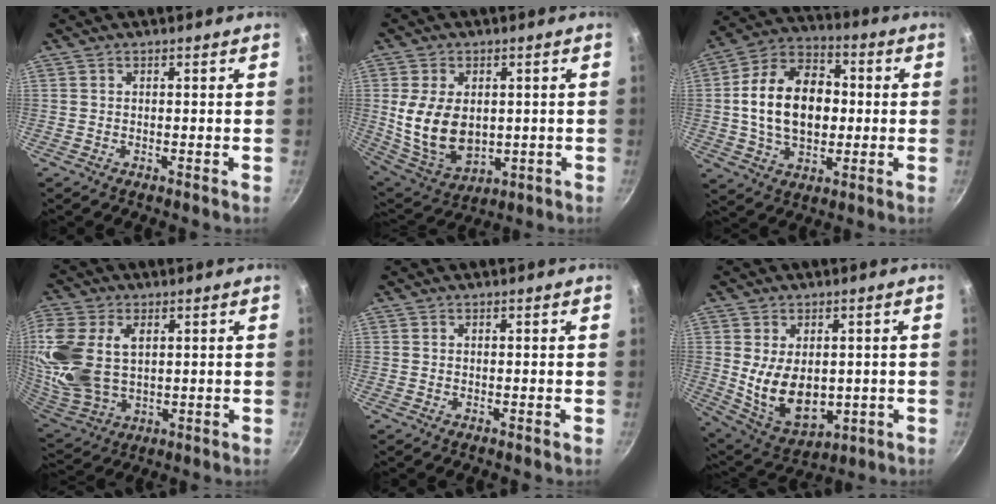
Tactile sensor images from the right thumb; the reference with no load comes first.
{"total": 14.0, "force": [0.5, 9.4, 10.3], "torque": [-0.181, -0.021, 0.031]}
{"total": 17.9, "force": [0.4, 12.2, 13.1], "torque": [-0.189, 0.026, -0.002]}
{"total": 18.6, "force": [4.0, 12.3, 13.3], "torque": [-0.296, -0.012, 0.086]}
{"total": 0.0}
{"total": 13.1, "force": [0.1, 8.6, 9.8], "torque": [-0.141, -0.023, 0.032]}